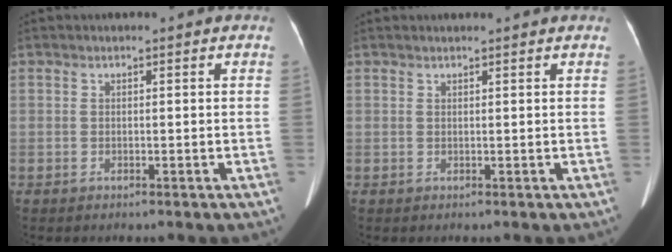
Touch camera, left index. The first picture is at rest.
{"total": 2.7, "force": [2.6, 0.1, 0.8], "torque": [-0.011, 0.020, 0.031]}